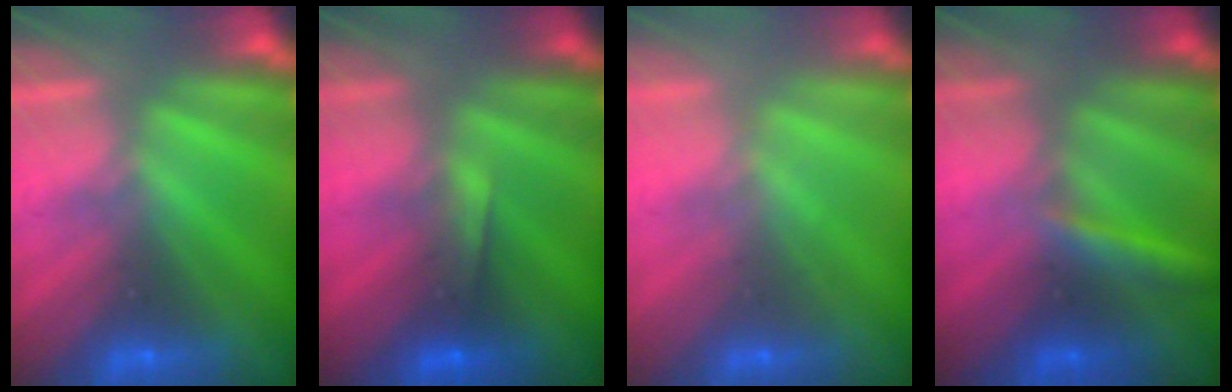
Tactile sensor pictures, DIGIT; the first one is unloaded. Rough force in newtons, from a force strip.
{"total": 3.6}
{"total": 2.2}
{"total": 2.9}